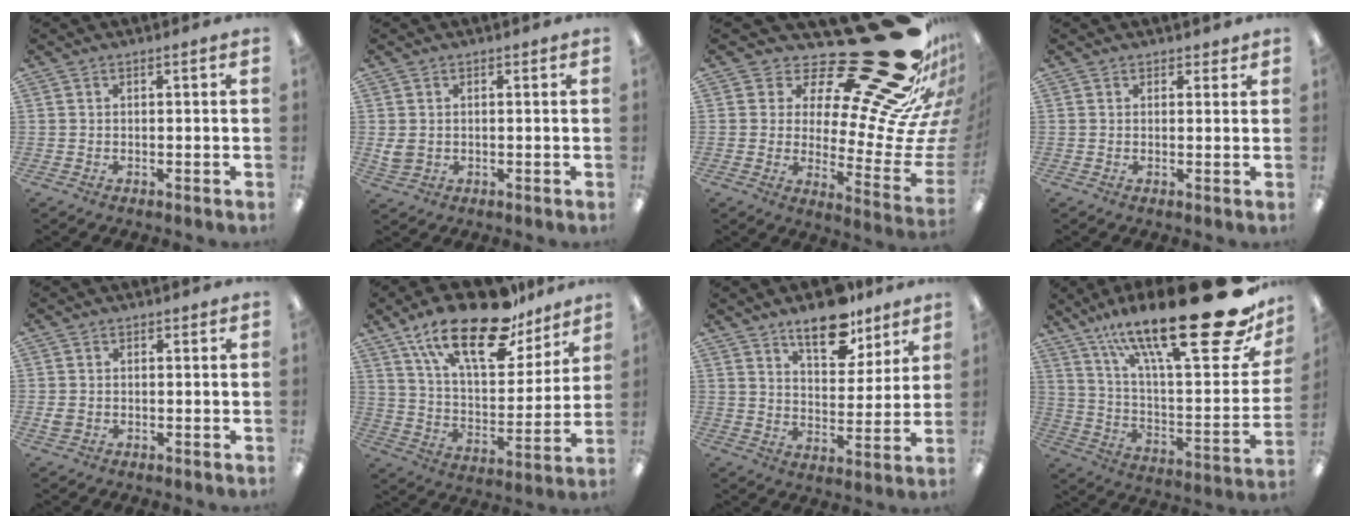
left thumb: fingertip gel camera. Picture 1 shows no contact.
{"total": 3.5, "force": [0.7, 3.1, 1.5], "torque": [-0.022, 0.004, 0.015]}
{"total": 31.3, "force": [21.0, 8.1, 21.8], "torque": [-0.255, -0.187, 0.364]}
{"total": 1.4, "force": [1.1, 0.9, 0.2], "torque": [0.004, -0.003, 0.019]}
{"total": 2.0, "force": [-0.1, 1.8, 0.8], "torque": [-0.006, 0.002, -0.004]}
{"total": 22.9, "force": [15.8, 9.0, 13.9], "torque": [-0.231, -0.091, 0.269]}
{"total": 12.3, "force": [9.4, 5.3, 5.8], "torque": [-0.070, -0.054, 0.163]}
{"total": 30.6, "force": [18.8, 7.7, 22.8], "torque": [-0.341, -0.121, 0.306]}